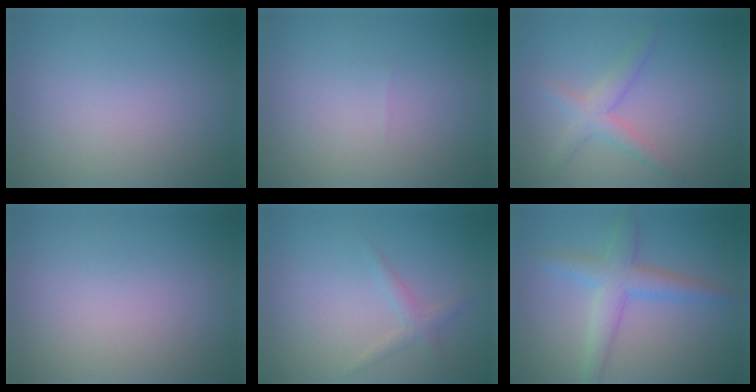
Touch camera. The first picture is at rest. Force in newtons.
{"total": 0.0}
{"total": 2.4, "press": 2.4, "slide": 0.1}
{"total": 0.0}
{"total": 1.3, "press": 1.3, "slide": 0.0}
{"total": 3.6, "press": 3.6, "slide": 0.2}